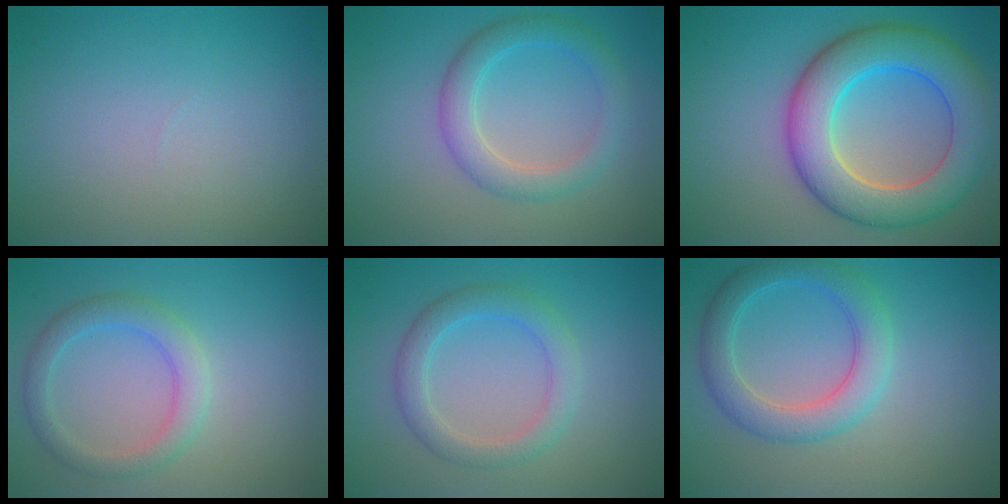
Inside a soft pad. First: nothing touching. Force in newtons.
{"total": 3.5, "press": 3.5, "slide": 0.2}
{"total": 9.3, "press": 9.3, "slide": 0.4}
{"total": 3.0, "press": 3.0, "slide": 0.2}
{"total": 3.2, "press": 3.2, "slide": 0.1}
{"total": 4.3, "press": 4.3, "slide": 0.1}